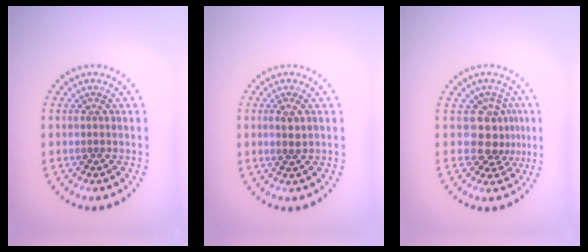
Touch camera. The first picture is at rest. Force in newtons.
{"total": 0.8, "press": 0.8, "slide": 0.3}
{"total": 3.2, "press": 2.3, "slide": 2.1}